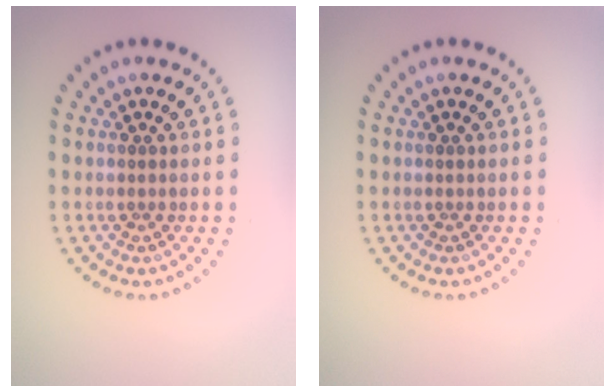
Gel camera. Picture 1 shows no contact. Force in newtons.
{"total": 0.0}